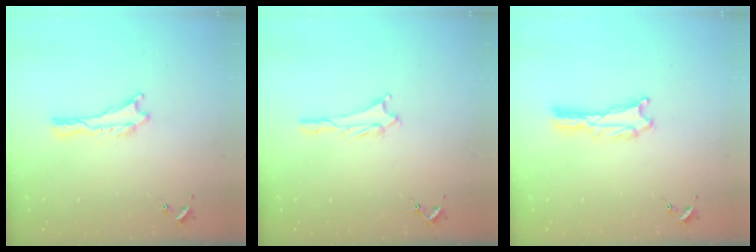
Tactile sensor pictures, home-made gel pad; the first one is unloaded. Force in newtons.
{"total": 0.8, "press": 0.8, "slide": 0.1}
{"total": 0.7, "press": 0.7, "slide": 0.1}